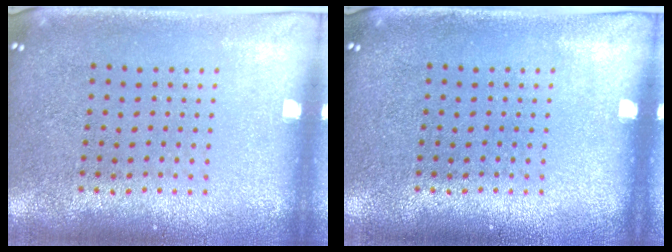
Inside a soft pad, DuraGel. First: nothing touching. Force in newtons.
{"total": 0.0}